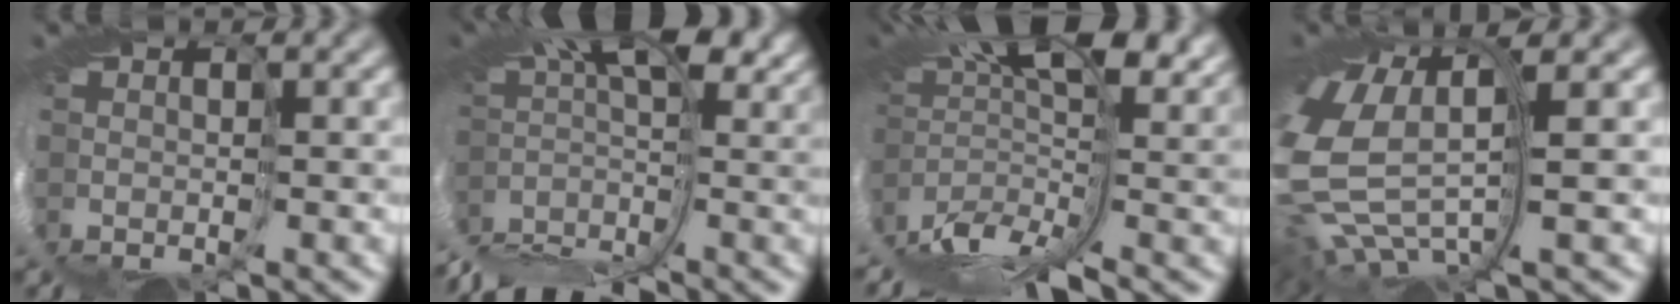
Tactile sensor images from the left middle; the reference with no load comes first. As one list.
[{"total": 6.5, "force": [-4.0, 1.7, 4.8], "torque": [-0.082, 0.007, -0.091]}, {"total": 10.5, "force": [-0.6, 3.8, 9.7], "torque": [-0.186, 0.002, -0.013]}, {"total": 9.4, "force": [0.3, 5.1, 7.9], "torque": [-0.216, -0.033, 0.023]}]